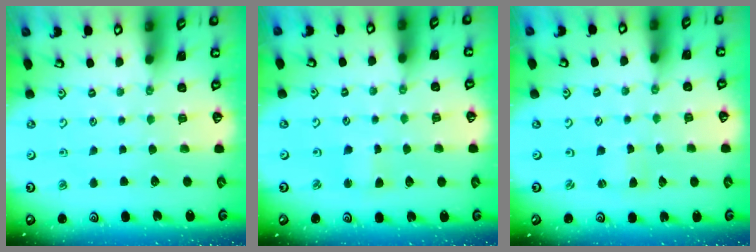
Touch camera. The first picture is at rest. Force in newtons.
{"total": 2.4, "press": 2.4, "slide": 0.3}
{"total": 1.7, "press": 1.7, "slide": 0.3}